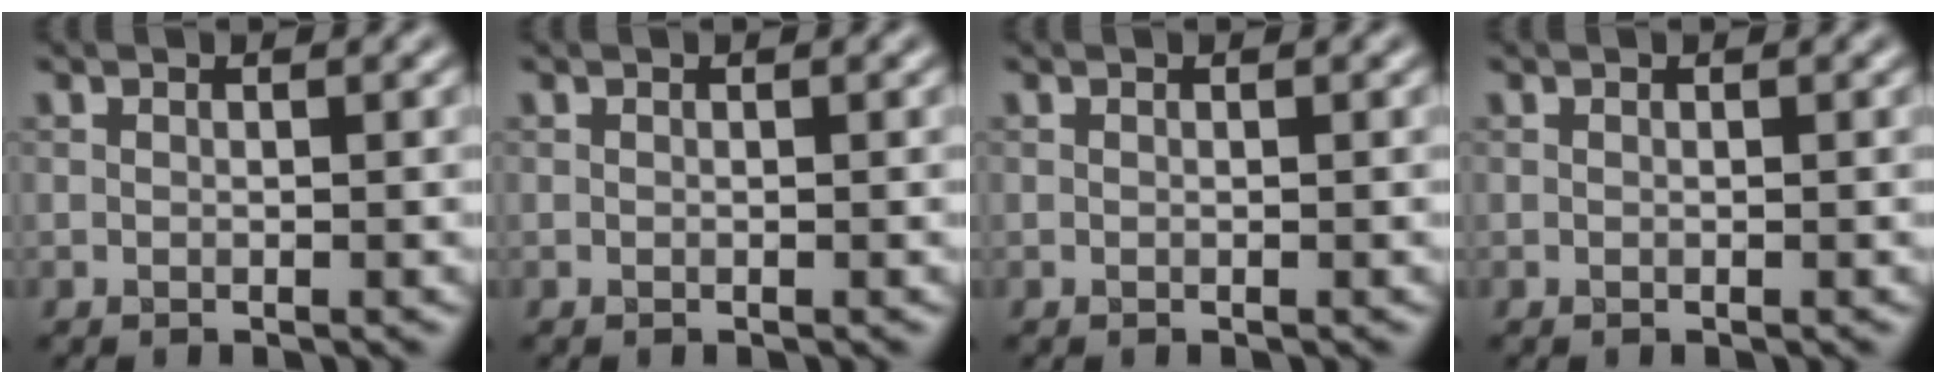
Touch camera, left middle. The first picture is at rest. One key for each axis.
{"total": 0.0}
{"total": 0.0}
{"total": 0.0}